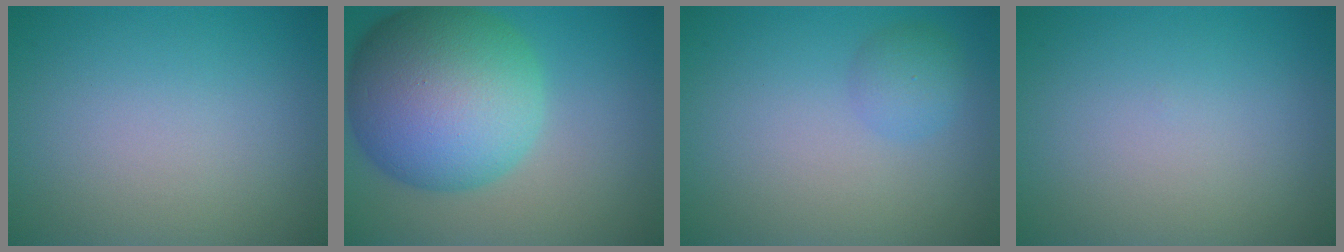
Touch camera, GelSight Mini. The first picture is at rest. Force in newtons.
{"total": 14.0, "press": 14.0, "slide": 0.3}
{"total": 1.9, "press": 1.9, "slide": 0.1}
{"total": 0.0}